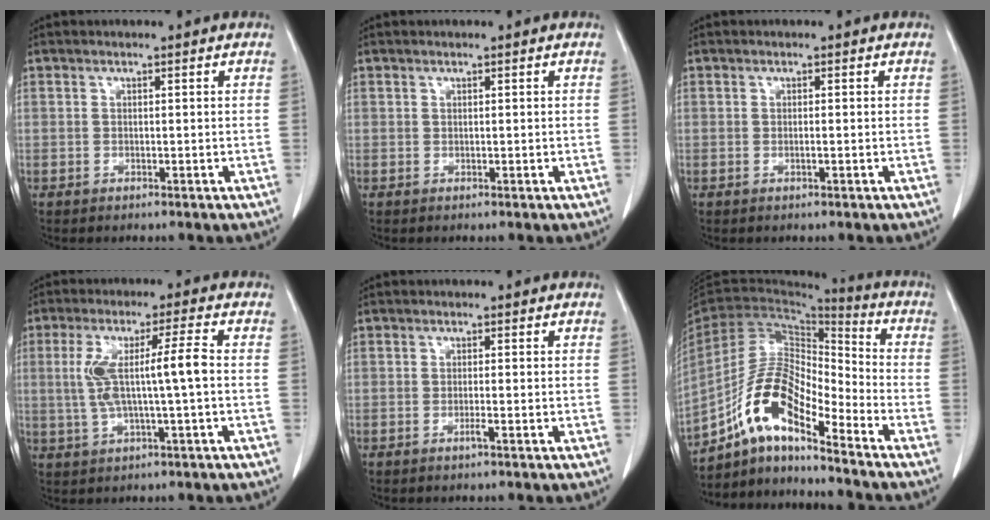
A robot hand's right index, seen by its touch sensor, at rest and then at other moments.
{"total": 0.0}
{"total": 0.6, "force": [-0.3, 0.0, 0.5], "torque": [-0.011, 0.000, -0.004]}
{"total": 8.4, "force": [0.0, 0.4, 8.4], "torque": [-0.169, 0.019, 0.001]}
{"total": 1.1, "force": [-0.7, -0.2, 0.9], "torque": [-0.017, 0.000, -0.013]}
{"total": 13.0, "force": [-8.4, 3.3, 9.3], "torque": [-0.189, 0.024, -0.153]}